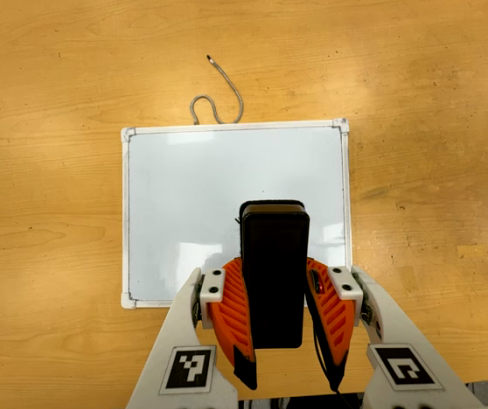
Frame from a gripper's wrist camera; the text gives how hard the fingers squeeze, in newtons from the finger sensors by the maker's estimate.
{"total": 6.9, "left": 5.8, "right": 8.0}